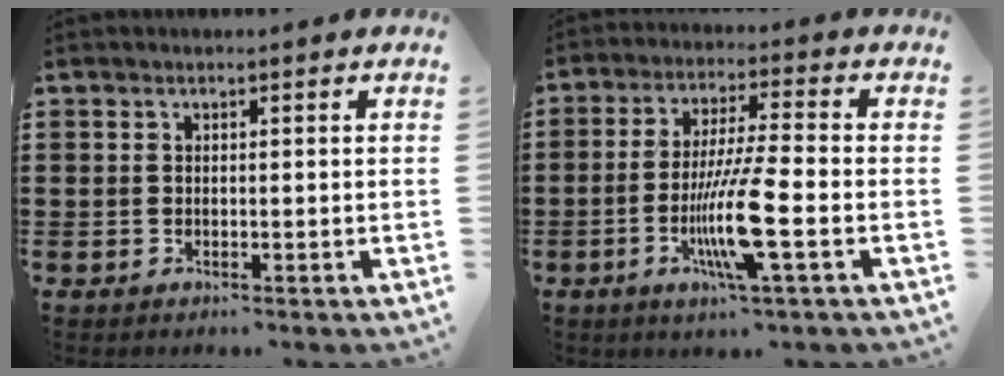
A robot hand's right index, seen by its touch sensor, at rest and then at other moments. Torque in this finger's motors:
{"motor_torque": [2.14, 0.00, 0.44, 0.11]}